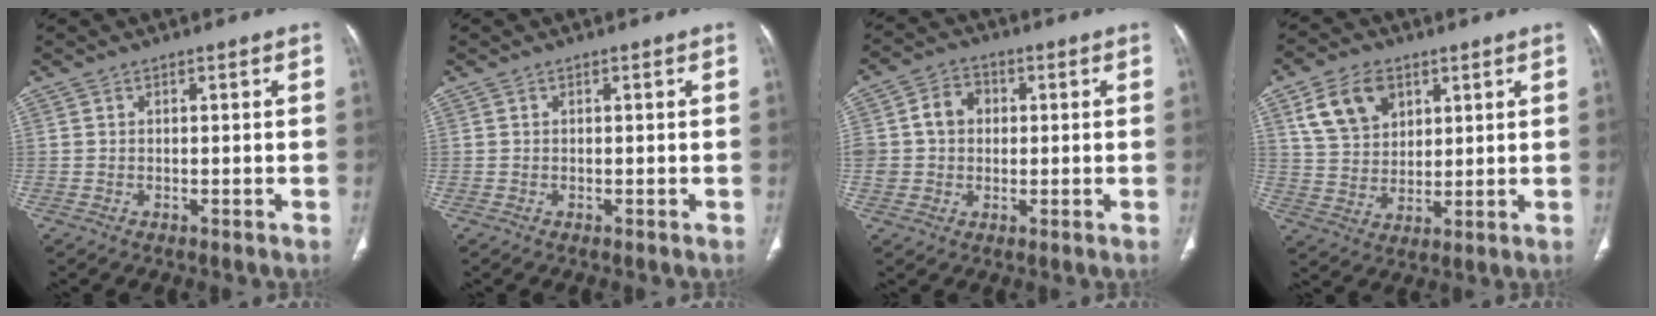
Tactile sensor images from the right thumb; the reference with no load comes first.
{"total": 0.0}
{"total": 7.8, "force": [0.8, 6.6, 4.1], "torque": [-0.055, 0.017, 0.011]}
{"total": 10.3, "force": [4.7, 7.3, 5.5], "torque": [-0.076, -0.013, 0.094]}